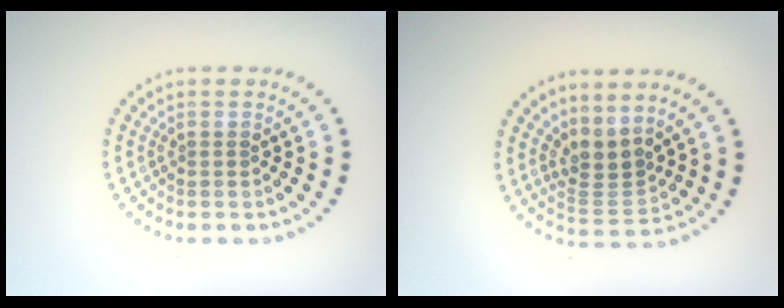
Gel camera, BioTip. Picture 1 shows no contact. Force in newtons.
{"total": 2.8, "press": 2.1, "slide": 1.9}